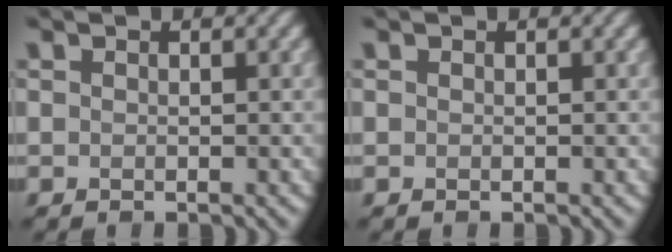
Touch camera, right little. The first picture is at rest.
{"total": 0.0}